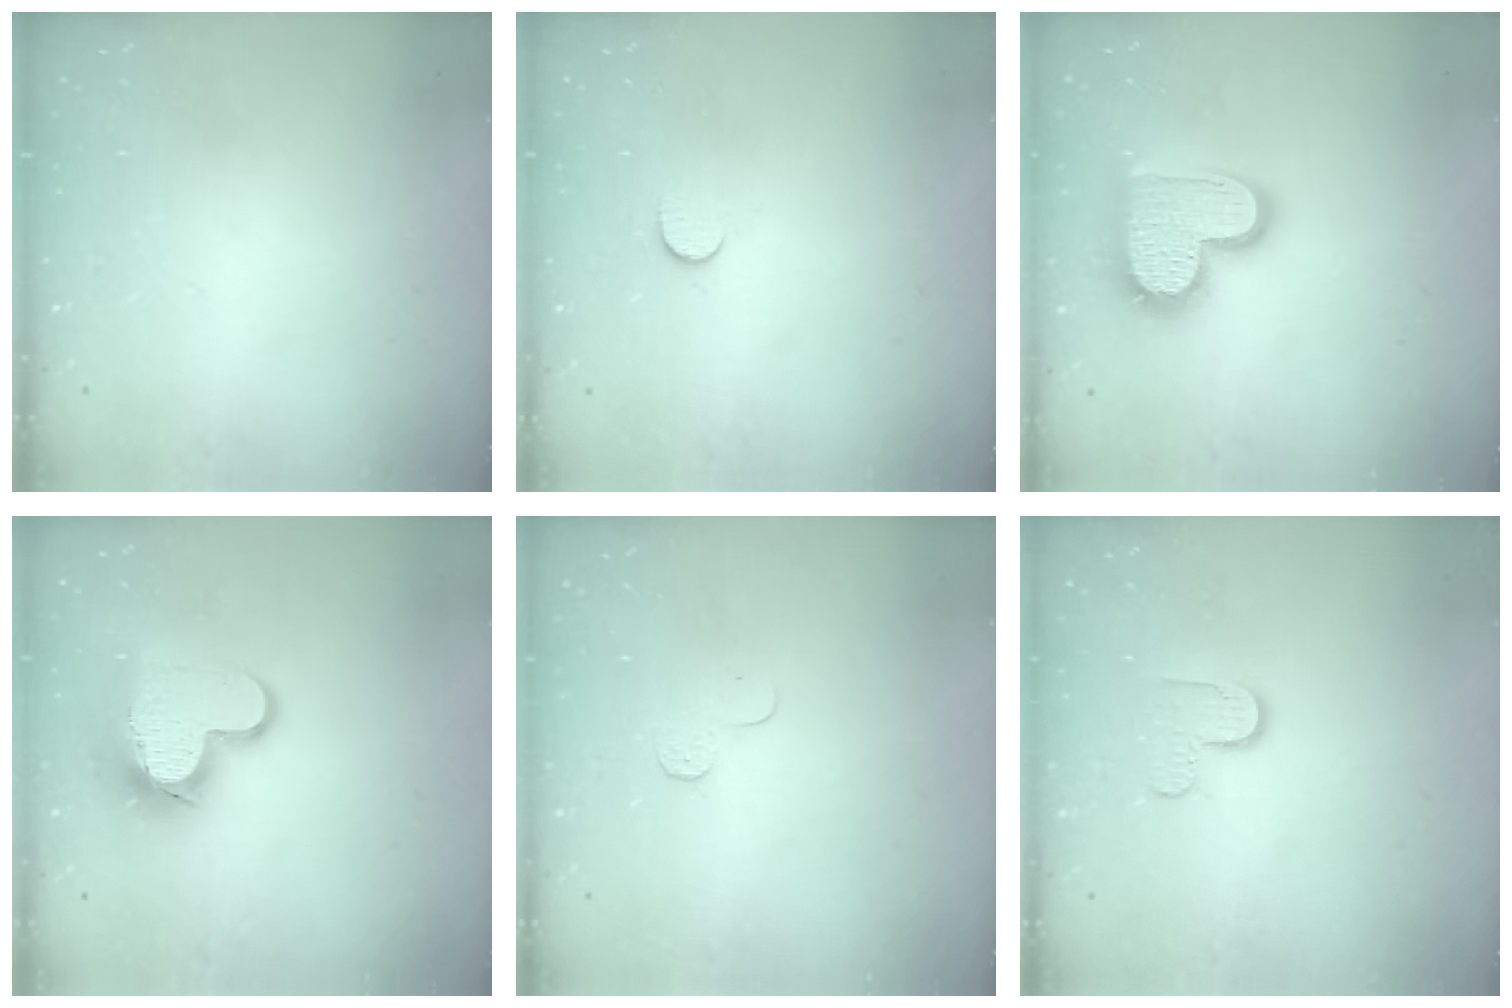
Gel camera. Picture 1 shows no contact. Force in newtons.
{"total": 5.3, "press": 5.2, "slide": 0.5}
{"total": 16.0, "press": 16.0, "slide": 1.1}
{"total": 13.2, "press": 13.2, "slide": 1.1}
{"total": 3.9, "press": 3.9, "slide": 0.4}
{"total": 5.6, "press": 5.5, "slide": 0.4}